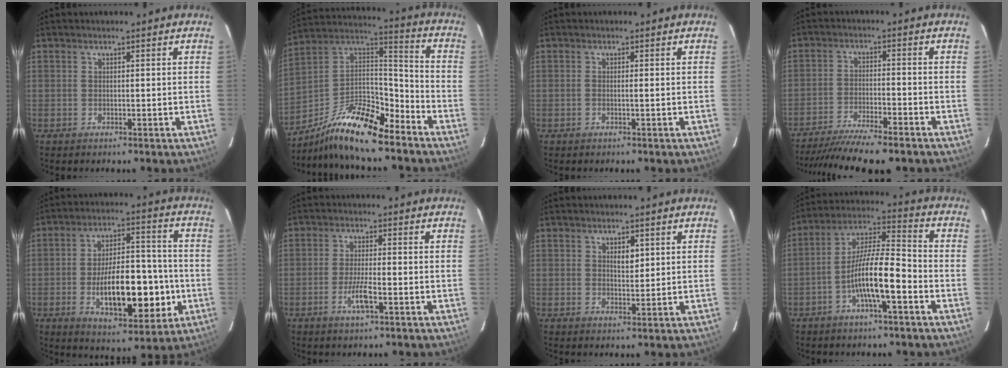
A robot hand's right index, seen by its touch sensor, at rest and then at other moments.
{"total": 15.3, "force": [-12.1, 3.3, 8.8], "torque": [-0.153, 0.034, -0.212]}
{"total": 0.5, "force": [-0.2, -0.1, 0.5], "torque": [-0.010, 0.001, -0.004]}
{"total": 13.4, "force": [-11.5, 0.7, 6.7], "torque": [-0.109, -0.022, -0.181]}
{"total": 16.1, "force": [-3.8, 6.1, 14.4], "torque": [-0.230, 0.013, -0.053]}
{"total": 4.2, "force": [-1.8, 0.4, 3.8], "torque": [-0.075, -0.004, -0.034]}
{"total": 2.2, "force": [1.0, 1.0, 1.7], "torque": [-0.028, 0.000, 0.018]}
{"total": 11.4, "force": [-4.1, 1.7, 10.5], "torque": [-0.196, 0.015, -0.074]}